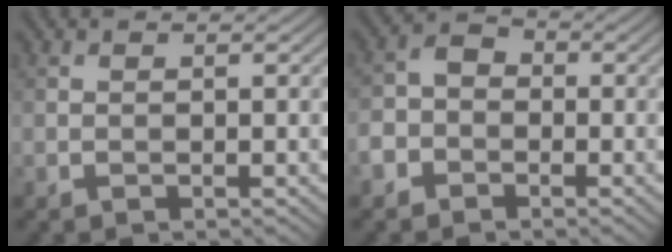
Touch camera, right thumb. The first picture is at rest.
{"total": 4.0, "force": [-2.1, 3.0, 1.5], "torque": [-0.034, 0.000, -0.053]}